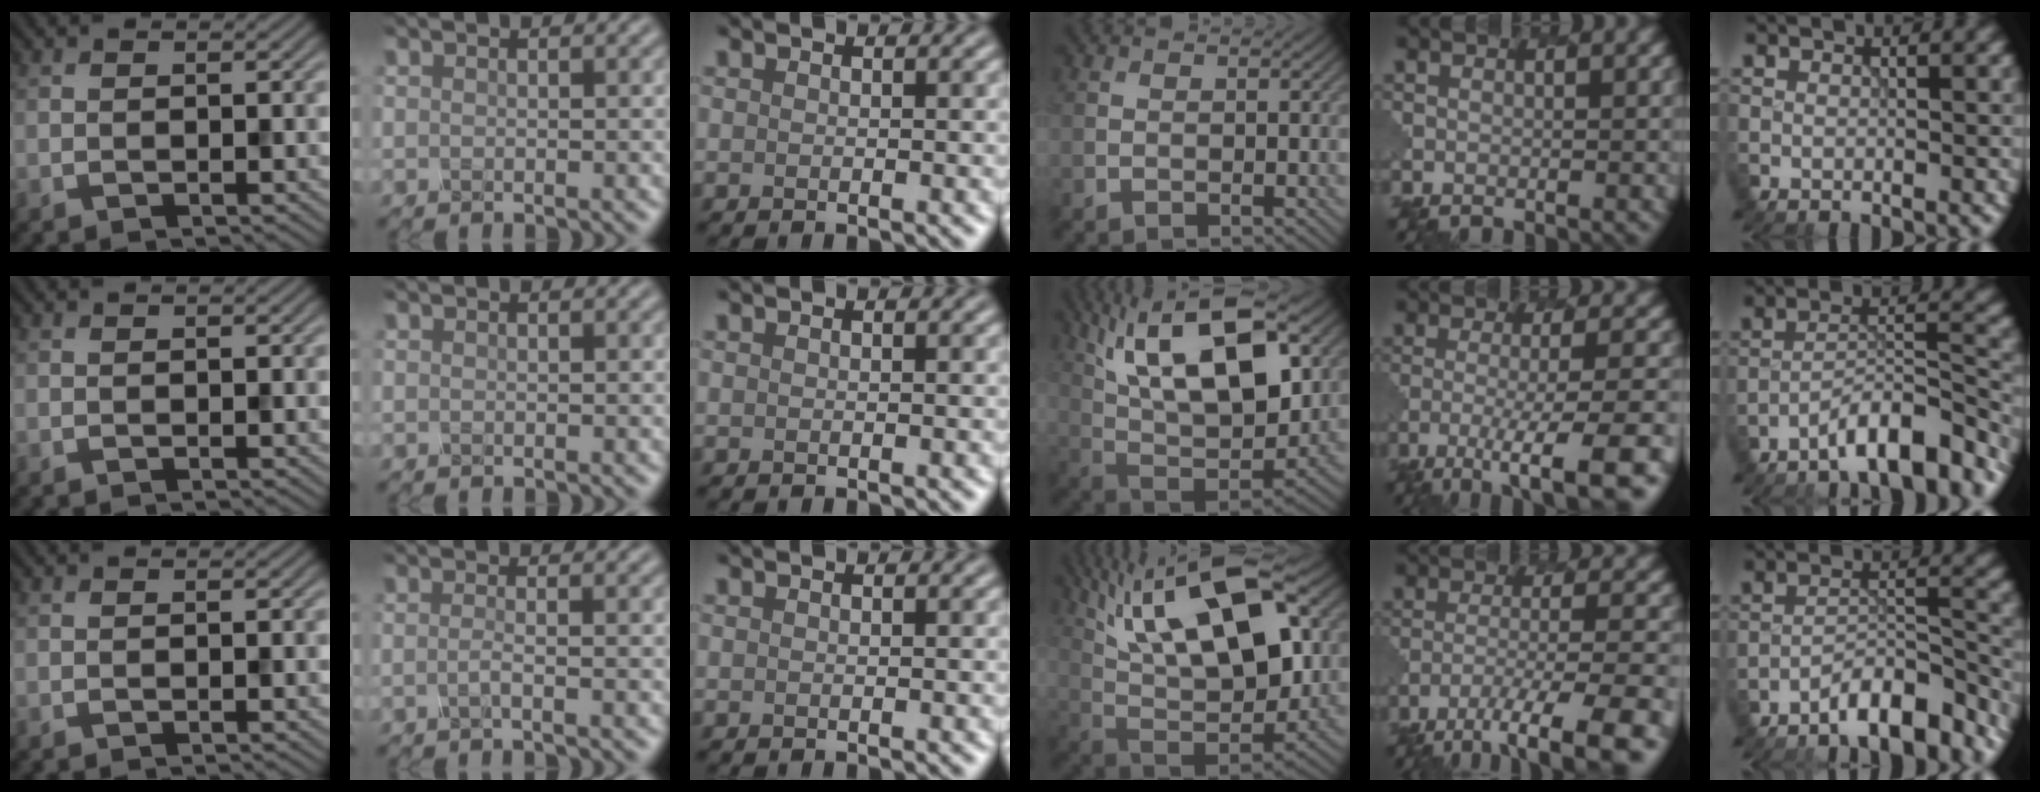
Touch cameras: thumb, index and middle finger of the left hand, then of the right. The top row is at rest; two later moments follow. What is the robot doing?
{"motion": "twist", "object": "rubiks cube"}